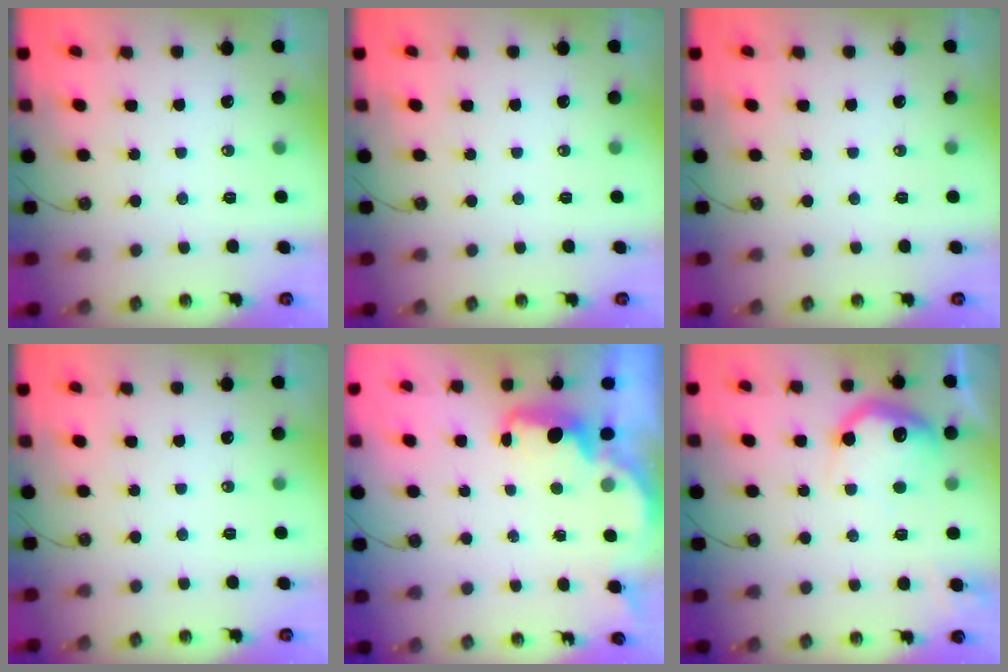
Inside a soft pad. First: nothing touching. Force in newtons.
{"total": 0.0}
{"total": 0.0}
{"total": 0.0}
{"total": 2.2, "press": 2.1, "slide": 0.8}
{"total": 16.5, "press": 16.5, "slide": 1.0}